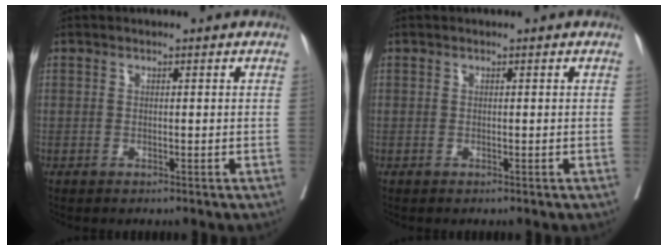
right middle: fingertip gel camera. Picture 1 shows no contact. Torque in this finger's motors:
{"motor_torque": [-0.14, 0.16, -0.01, 0.01]}